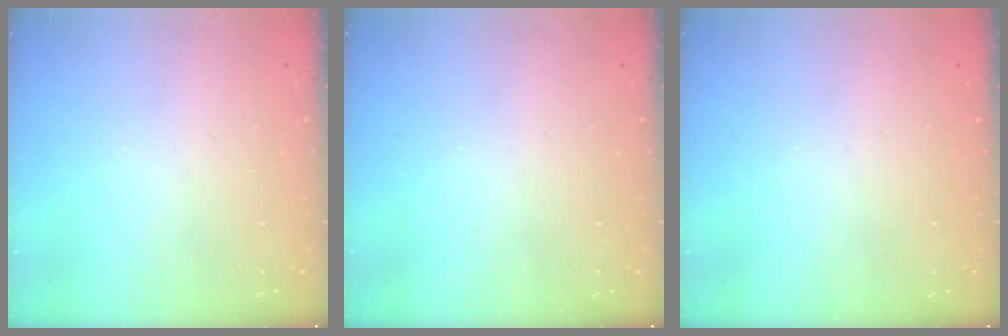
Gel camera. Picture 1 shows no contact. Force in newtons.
{"total": 0.0}
{"total": 0.0}